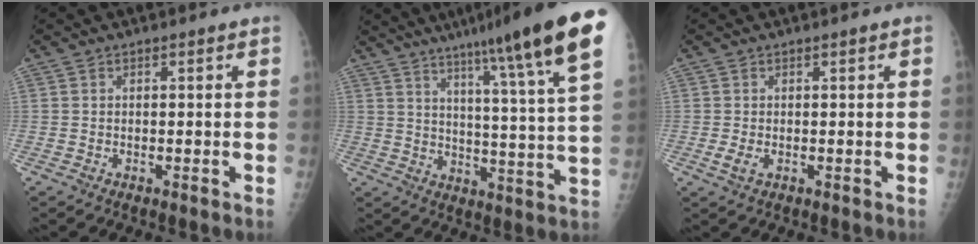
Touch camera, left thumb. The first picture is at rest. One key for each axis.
{"total": 21.7, "fx": 13.6, "fy": 1.0, "fz": 16.9, "tx": -0.229, "ty": -0.049, "tz": 0.185}
{"total": 2.1, "fx": -0.2, "fy": 1.0, "fz": 1.8, "tx": -0.040, "ty": 0.003, "tz": 0.001}